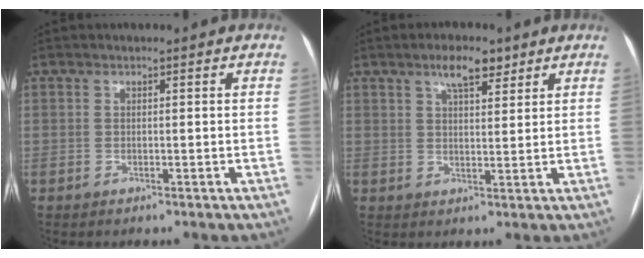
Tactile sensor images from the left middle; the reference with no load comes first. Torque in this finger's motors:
{"motor_torque": [0.17, -0.17, 0.09, 0.01]}